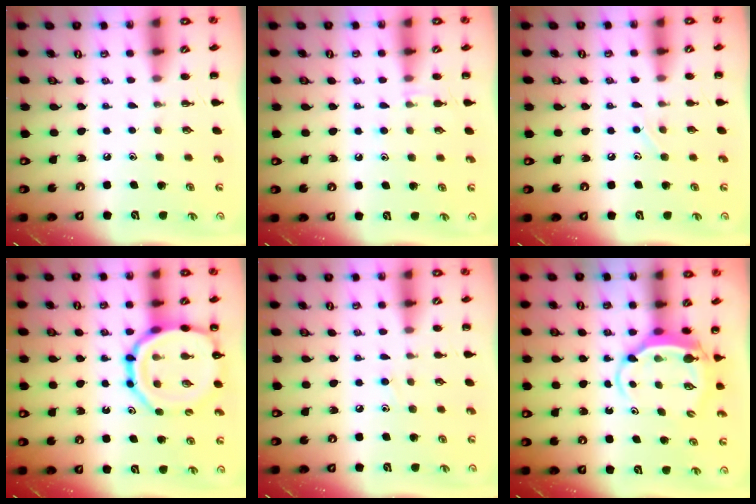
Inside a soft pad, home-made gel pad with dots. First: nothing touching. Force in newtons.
{"total": 6.2, "press": 5.9, "slide": 2.0}
{"total": 4.0, "press": 3.8, "slide": 1.2}
{"total": 17.0, "press": 16.8, "slide": 2.5}
{"total": 5.7, "press": 5.3, "slide": 2.1}
{"total": 5.0, "press": 5.0, "slide": 0.5}